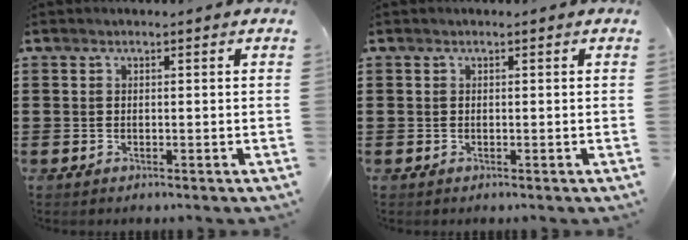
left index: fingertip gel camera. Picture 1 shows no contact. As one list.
[{"total": 0.0}]